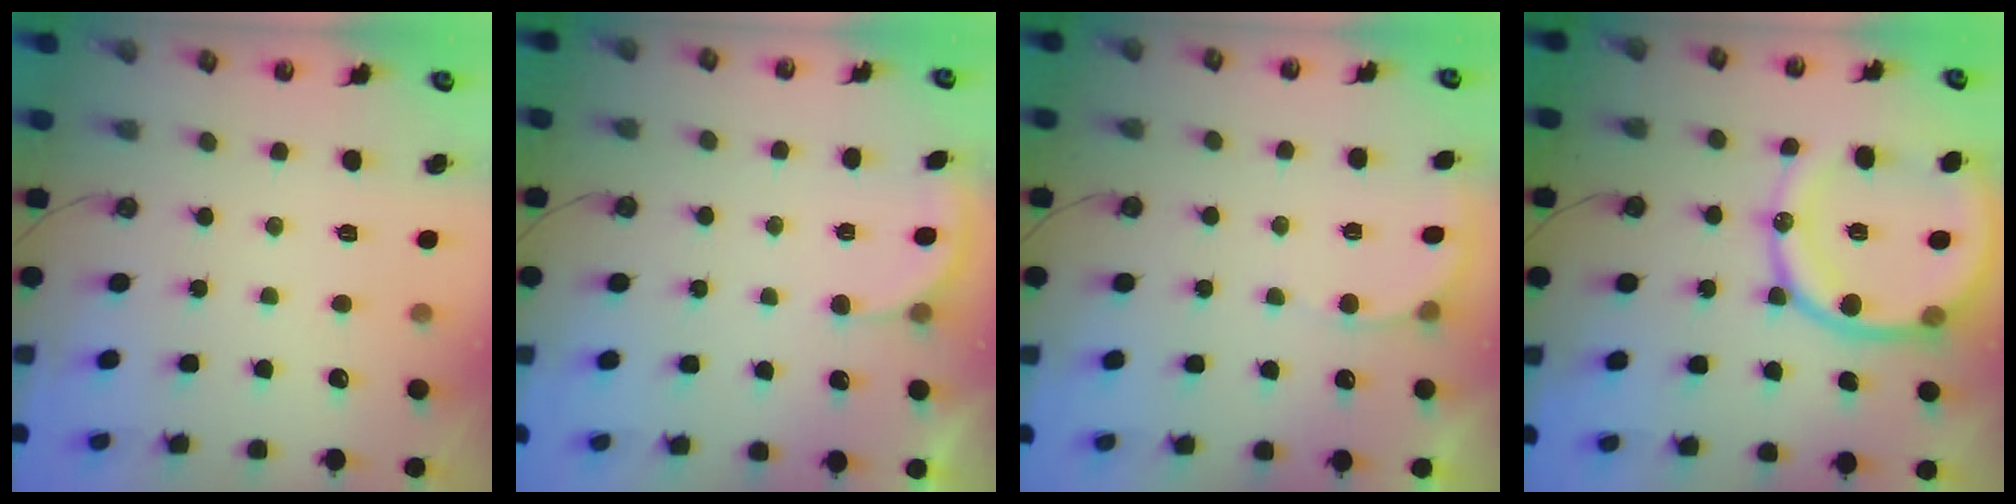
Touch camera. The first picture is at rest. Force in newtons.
{"total": 2.6, "press": 2.5, "slide": 0.6}
{"total": 4.4, "press": 4.2, "slide": 1.2}
{"total": 19.1, "press": 18.9, "slide": 2.4}